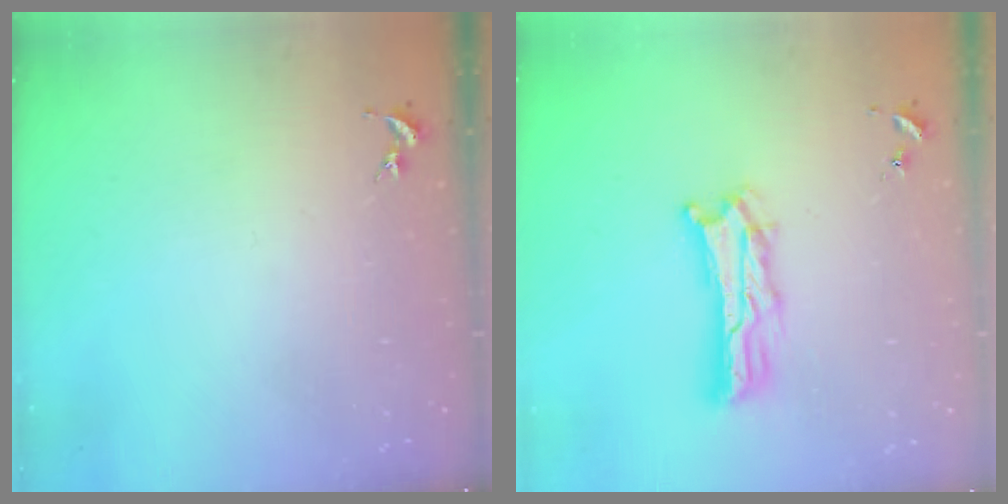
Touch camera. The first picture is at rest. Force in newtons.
{"total": 5.1, "press": 5.1, "slide": 0.5}